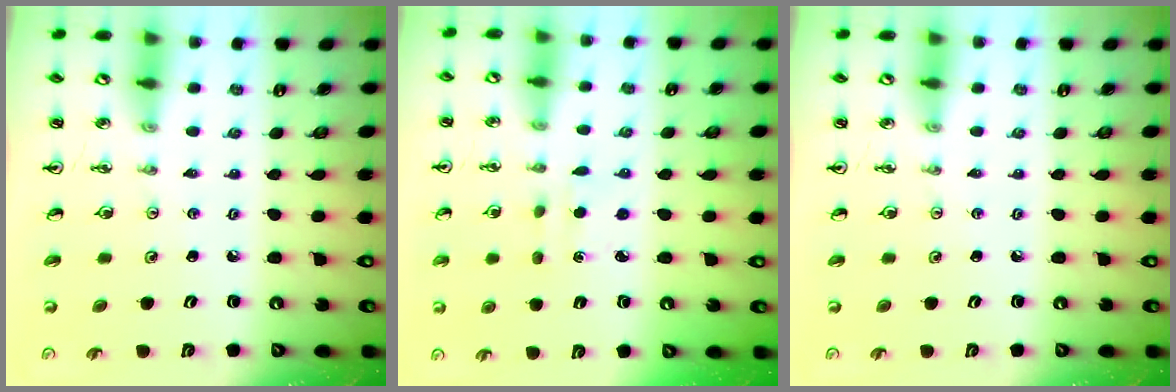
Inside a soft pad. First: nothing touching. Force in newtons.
{"total": 2.0, "press": 1.9, "slide": 0.6}
{"total": 0.0}